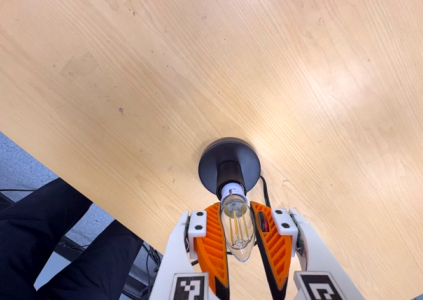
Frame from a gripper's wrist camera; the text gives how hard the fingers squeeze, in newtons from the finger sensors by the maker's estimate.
{"total": 13.4, "left": 12.6, "right": 14.2}